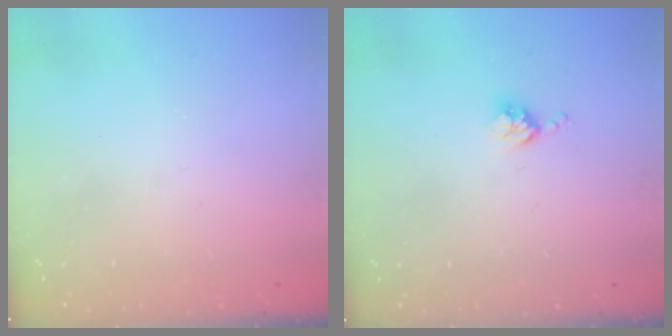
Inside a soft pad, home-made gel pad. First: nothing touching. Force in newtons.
{"total": 3.5, "press": 3.5, "slide": 0.4}